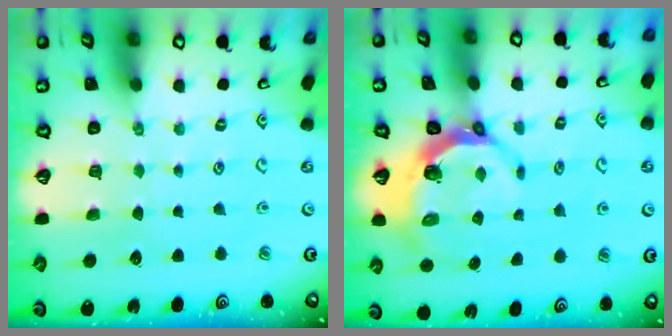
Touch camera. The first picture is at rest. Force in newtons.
{"total": 5.7, "press": 4.5, "slide": 3.6}